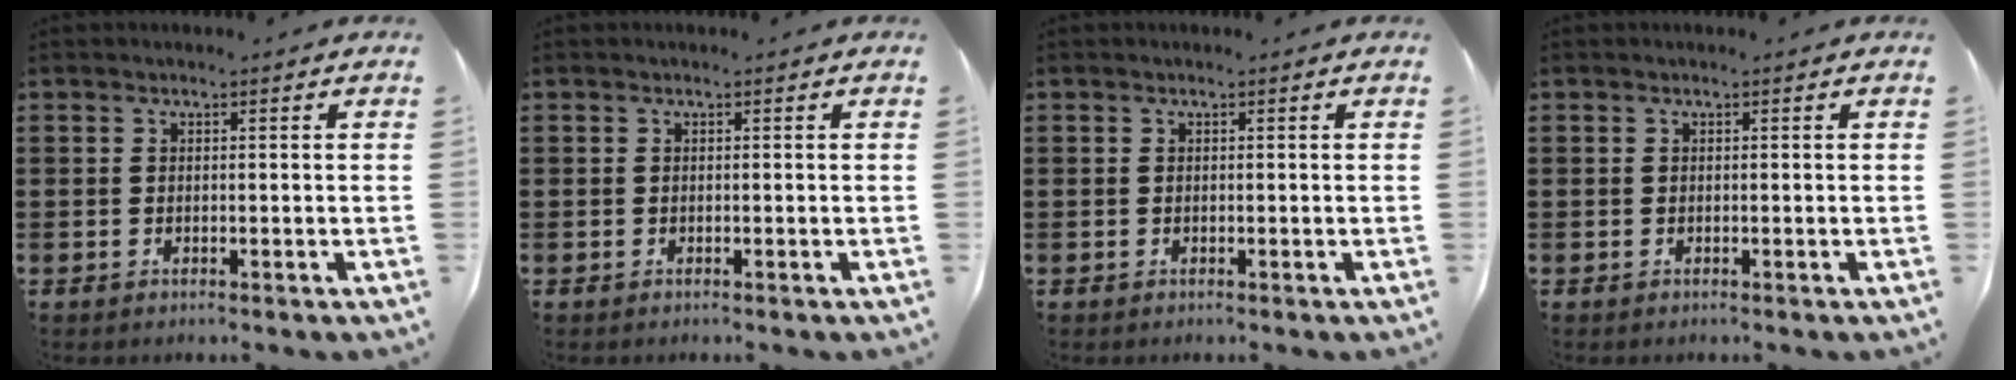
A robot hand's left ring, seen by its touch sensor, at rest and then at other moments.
{"total": 0.0}
{"total": 0.0}
{"total": 0.0}